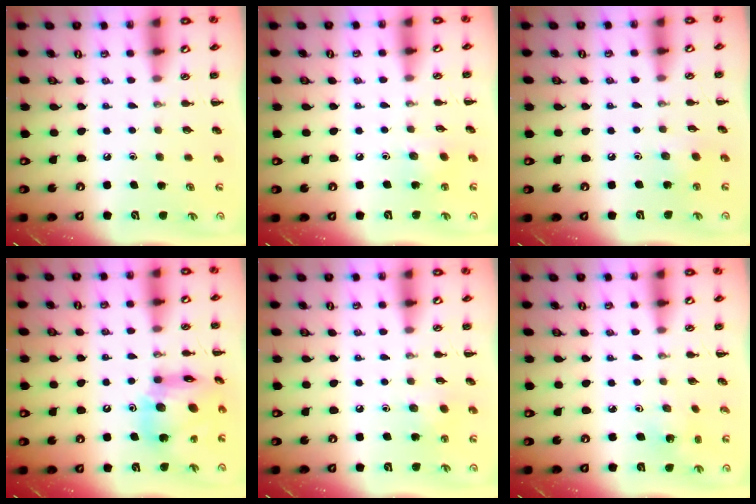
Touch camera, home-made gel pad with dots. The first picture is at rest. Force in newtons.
{"total": 4.6, "press": 4.4, "slide": 1.1}
{"total": 3.0, "press": 2.9, "slide": 0.8}
{"total": 17.3, "press": 17.0, "slide": 2.9}
{"total": 3.5, "press": 3.3, "slide": 1.1}
{"total": 1.5, "press": 1.4, "slide": 0.5}